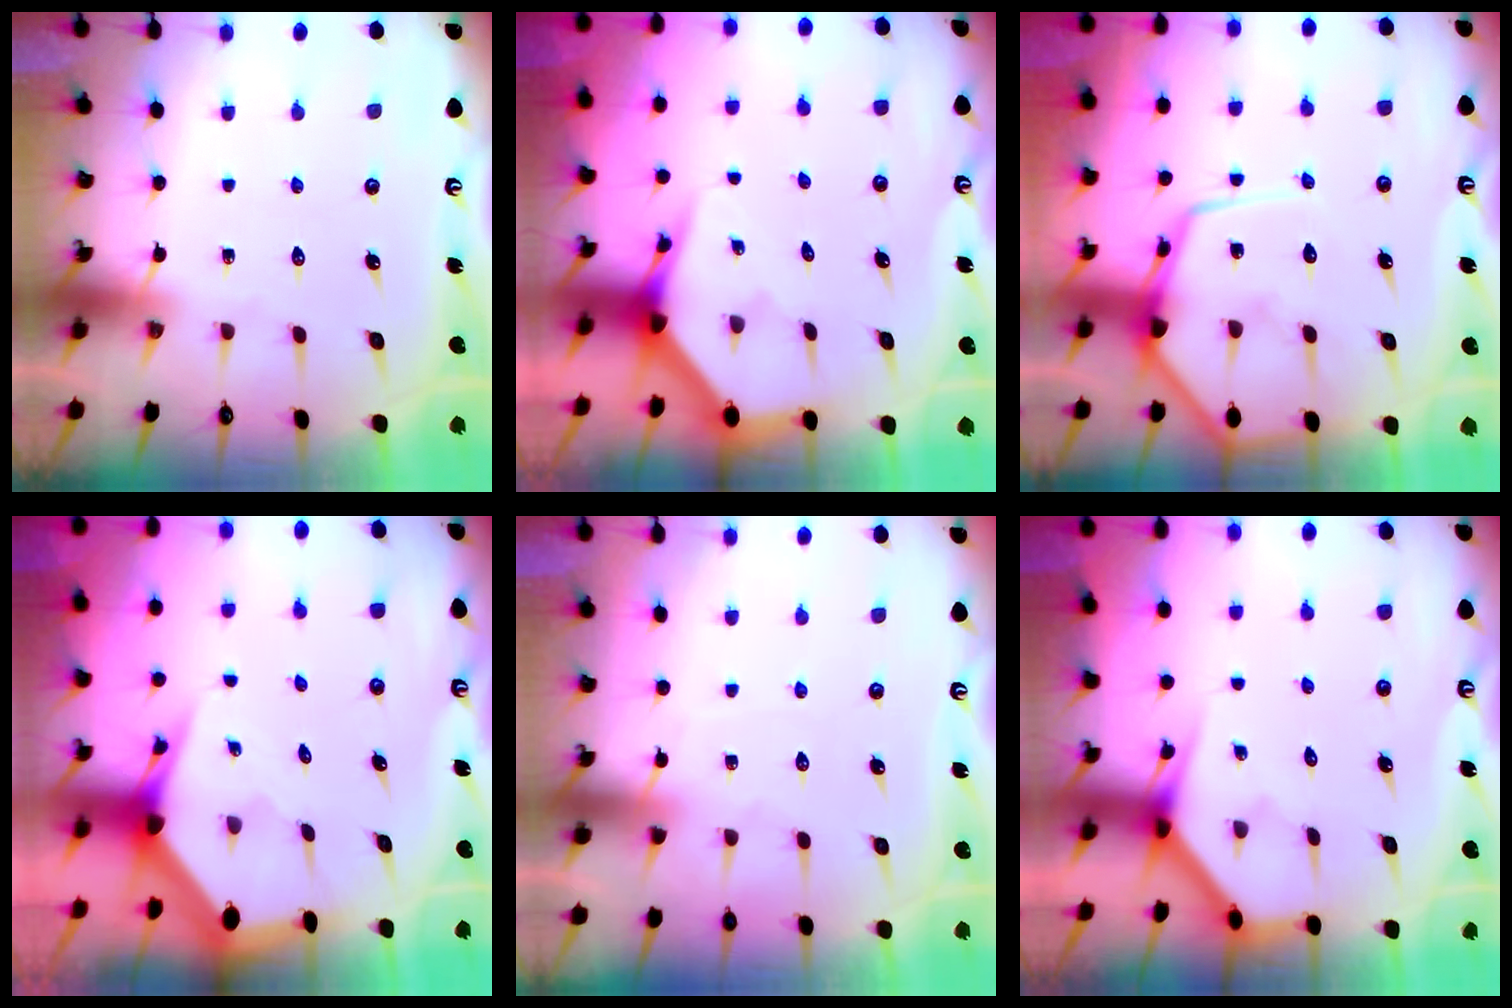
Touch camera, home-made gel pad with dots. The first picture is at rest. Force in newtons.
{"total": 4.0, "press": 4.0, "slide": 0.2}
{"total": 11.4, "press": 11.4, "slide": 1.0}
{"total": 3.5, "press": 3.5, "slide": 0.4}
{"total": 2.3, "press": 2.3, "slide": 0.3}
{"total": 3.7, "press": 3.7, "slide": 0.4}